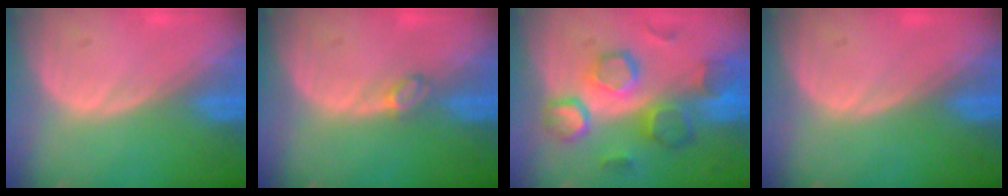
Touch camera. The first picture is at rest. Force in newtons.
{"total": 1.6, "press": 1.6, "slide": 0.2}
{"total": 10.0, "press": 9.3, "slide": 3.6}
{"total": 0.0}